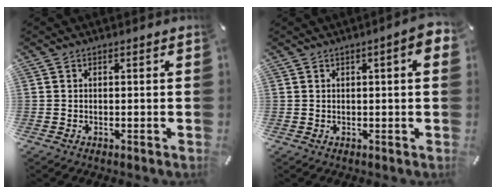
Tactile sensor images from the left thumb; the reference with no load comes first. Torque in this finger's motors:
{"motor_torque": [0.75, -0.32, 0.23, 0.06, 0.00]}